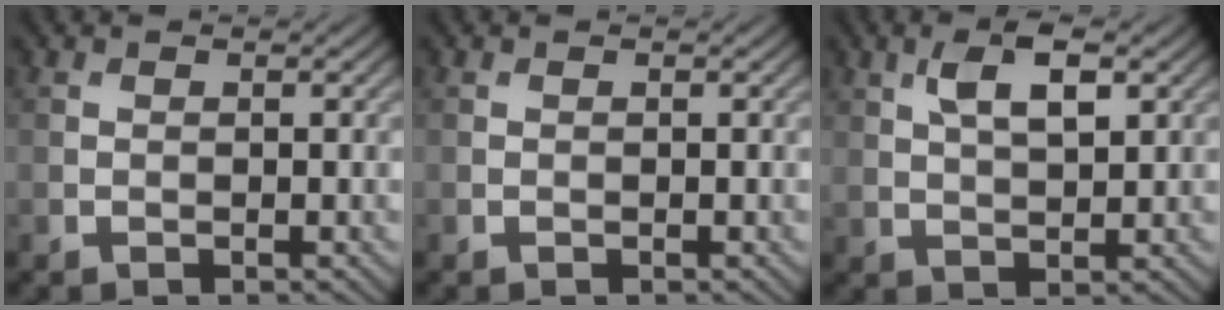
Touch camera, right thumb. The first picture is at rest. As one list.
[{"total": 0.0}, {"total": 5.6, "force": [2.3, 2.1, 4.6], "torque": [-0.096, 0.004, 0.043]}]